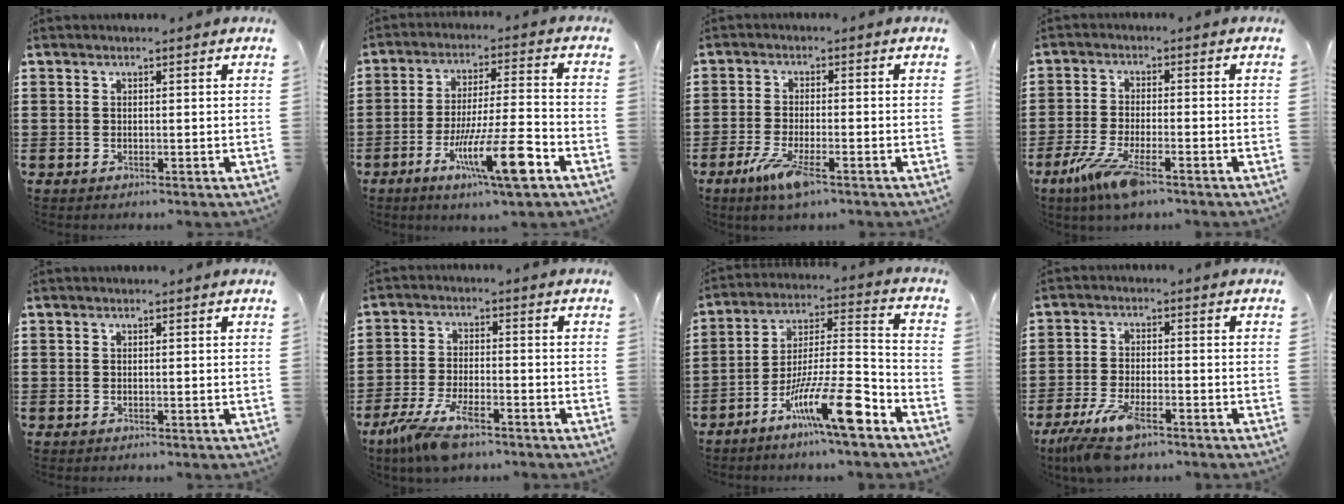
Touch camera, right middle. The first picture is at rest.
{"total": 12.2, "force": [-5.9, 1.6, 10.5], "torque": [-0.184, 0.004, -0.103]}
{"total": 5.5, "force": [-3.0, 1.1, 4.5], "torque": [-0.097, -0.013, -0.054]}
{"total": 7.1, "force": [-4.1, 1.4, 5.6], "torque": [-0.126, -0.019, -0.078]}
{"total": 0.0}
{"total": 7.9, "force": [-5.0, 2.4, 5.5], "torque": [-0.127, -0.010, -0.096]}
{"total": 13.8, "force": [-8.5, 1.9, 10.7], "torque": [-0.193, 0.014, -0.155]}
{"total": 7.4, "force": [-5.3, 2.0, 4.8], "torque": [-0.114, -0.012, -0.104]}